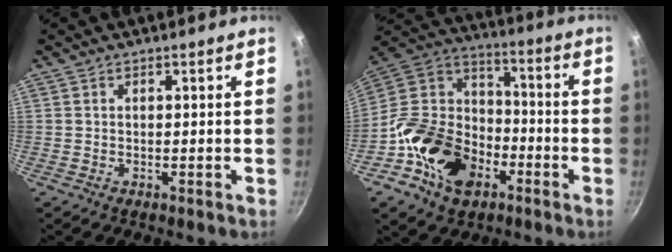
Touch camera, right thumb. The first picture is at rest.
{"total": 20.6, "force": [-9.0, 14.7, 11.4], "torque": [-0.171, 0.064, -0.169]}